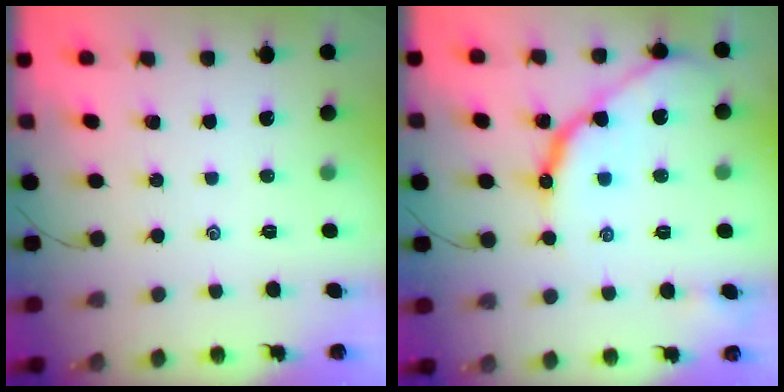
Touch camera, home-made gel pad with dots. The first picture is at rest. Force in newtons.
{"total": 13.3, "press": 13.2, "slide": 0.9}